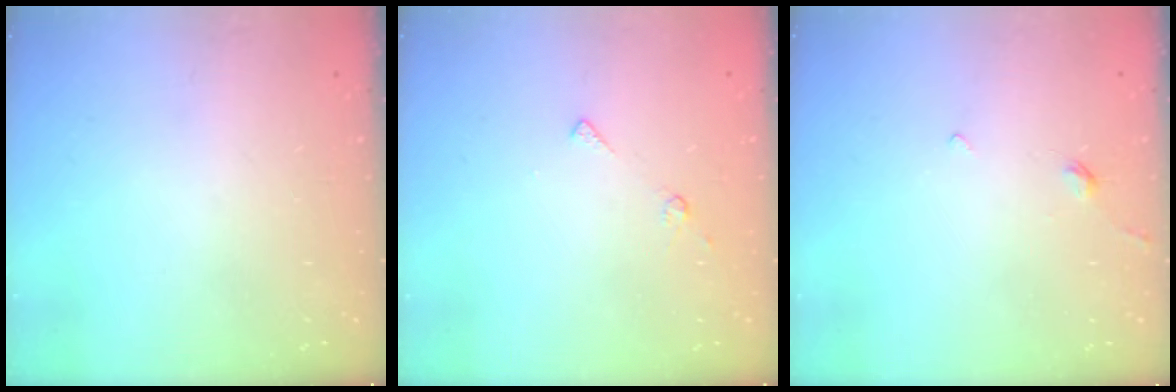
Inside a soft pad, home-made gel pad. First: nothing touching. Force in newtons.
{"total": 5.4, "press": 5.3, "slide": 0.7}
{"total": 1.7, "press": 1.6, "slide": 0.5}